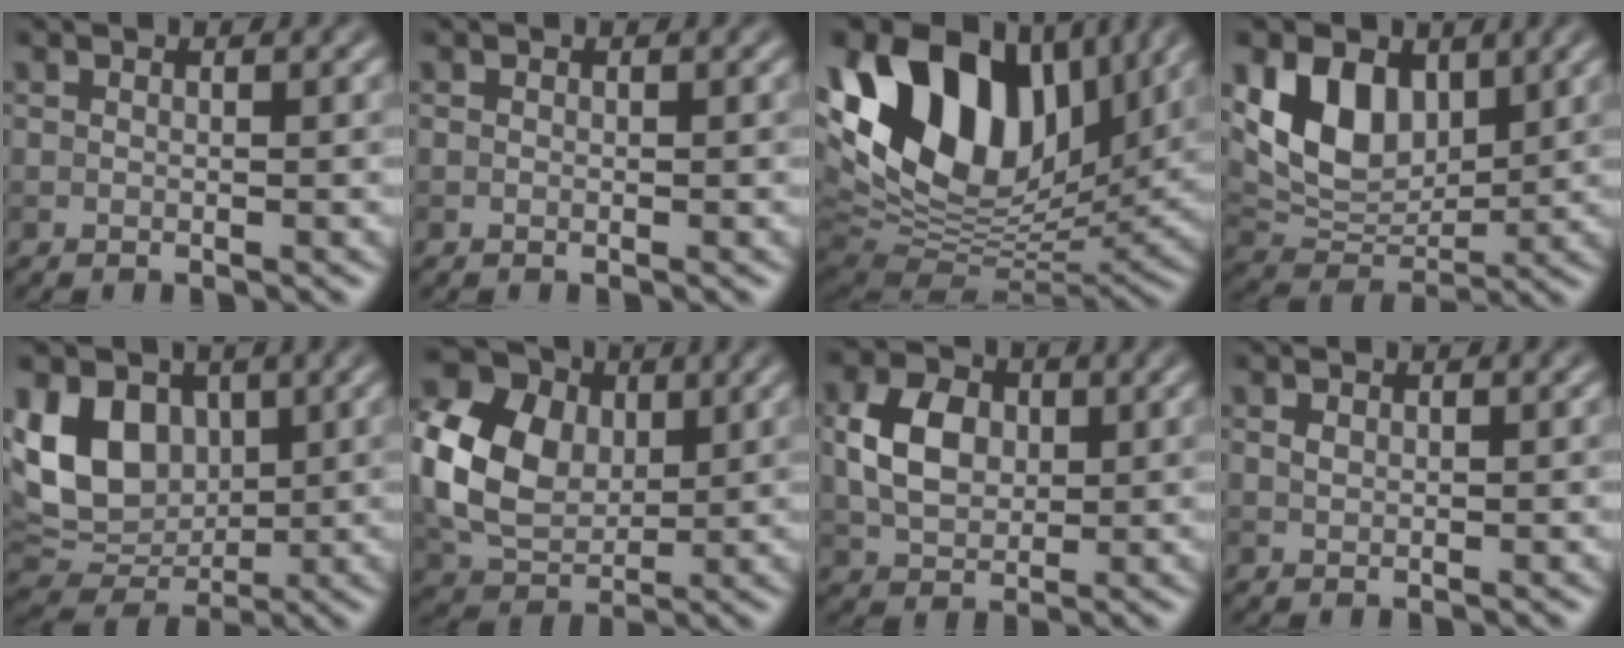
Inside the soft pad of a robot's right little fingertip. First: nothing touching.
{"total": 0.0}
{"total": 17.2, "force": [6.4, 10.4, 12.1], "torque": [-0.233, 0.026, 0.109]}
{"total": 7.3, "force": [2.6, 5.0, 4.6], "torque": [-0.088, -0.010, 0.047]}
{"total": 8.9, "force": [1.8, 6.6, 5.8], "torque": [-0.123, -0.006, 0.028]}
{"total": 10.6, "force": [1.1, 8.0, 6.8], "torque": [-0.177, 0.001, 0.029]}
{"total": 5.3, "force": [0.7, 3.9, 3.6], "torque": [-0.076, 0.006, 0.010]}
{"total": 0.6, "force": [0.3, 0.4, 0.4], "torque": [-0.010, 0.000, 0.006]}